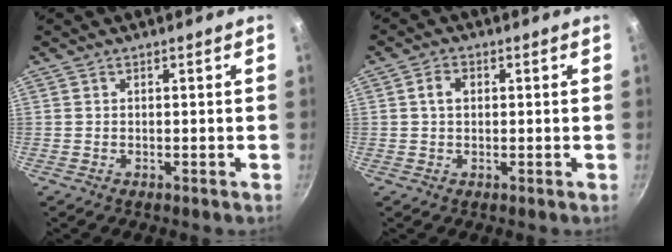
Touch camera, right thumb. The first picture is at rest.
{"total": 2.9, "force": [0.4, 2.1, 1.9], "torque": [-0.025, 0.004, 0.005]}